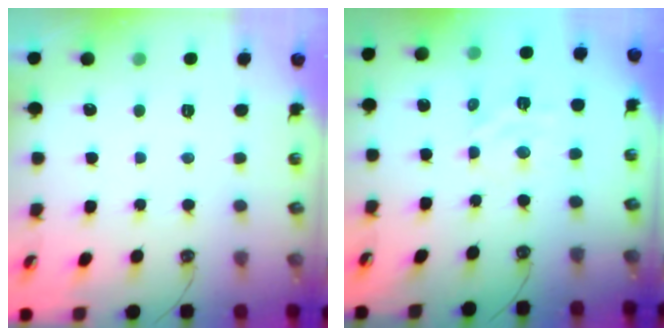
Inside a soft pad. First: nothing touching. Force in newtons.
{"total": 6.0, "press": 6.0, "slide": 0.3}